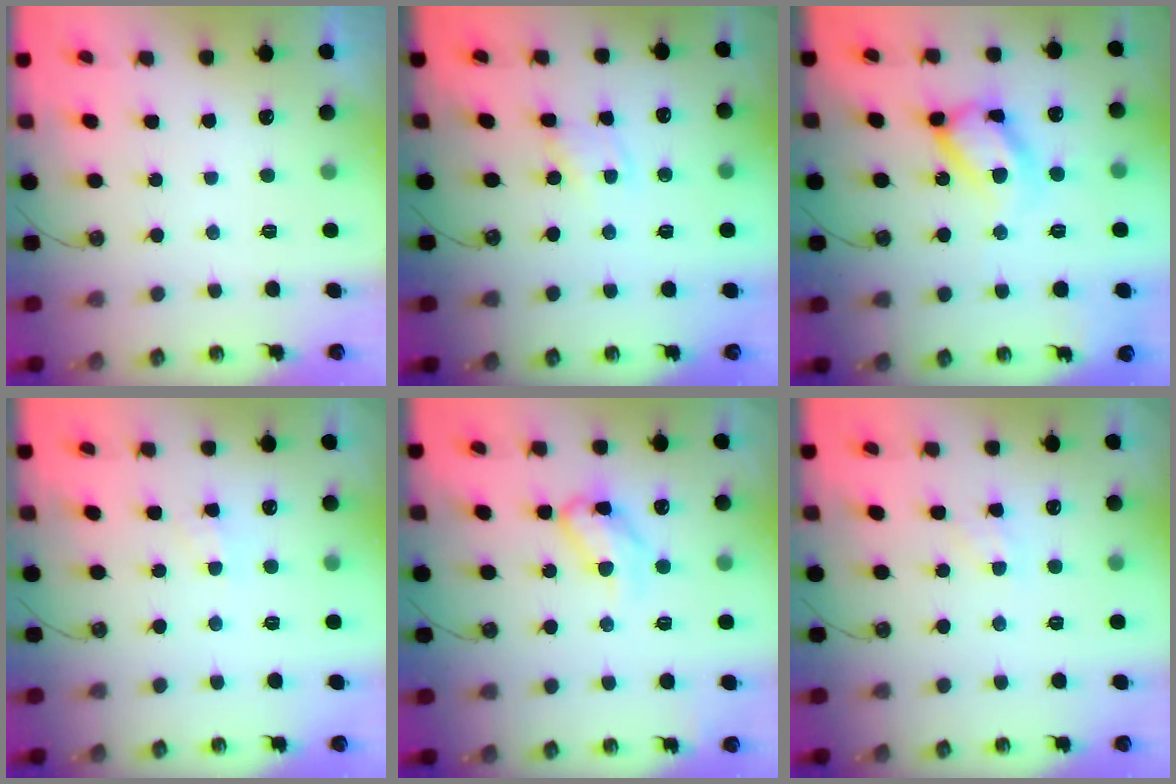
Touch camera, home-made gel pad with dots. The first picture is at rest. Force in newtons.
{"total": 2.1, "press": 2.1, "slide": 0.3}
{"total": 16.6, "press": 16.6, "slide": 1.2}
{"total": 2.0, "press": 2.0, "slide": 0.3}
{"total": 11.1, "press": 11.0, "slide": 1.4}
{"total": 5.3, "press": 5.3, "slide": 0.7}